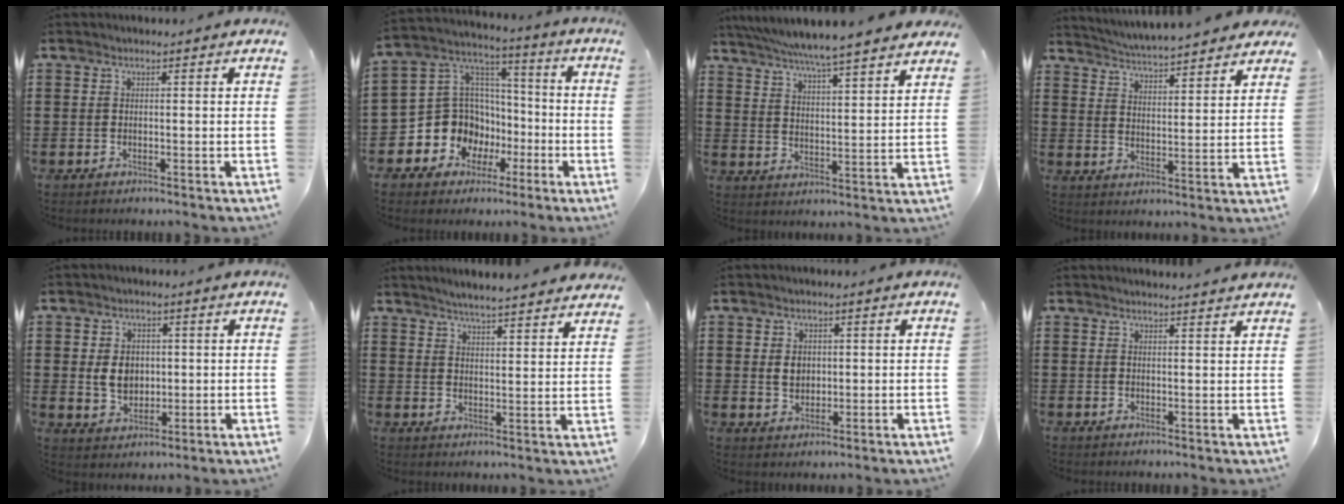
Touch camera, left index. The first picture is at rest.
{"total": 11.1, "force": [-4.1, 10.0, 2.7], "torque": [-0.099, 0.001, -0.068]}
{"total": 6.1, "force": [5.6, -0.8, 2.3], "torque": [-0.067, -0.035, 0.094]}
{"total": 4.3, "force": [4.3, -0.2, 0.6], "torque": [-0.034, -0.027, 0.071]}
{"total": 5.0, "force": [0.3, 3.9, 3.1], "torque": [-0.063, 0.008, 0.001]}
{"total": 4.0, "force": [4.0, -0.6, 0.5], "torque": [-0.026, -0.021, 0.069]}
{"total": 2.9, "force": [0.4, 2.2, 1.7], "torque": [-0.032, 0.005, 0.004]}
{"total": 1.7, "force": [1.6, -0.3, 0.3], "torque": [-0.010, -0.001, 0.032]}